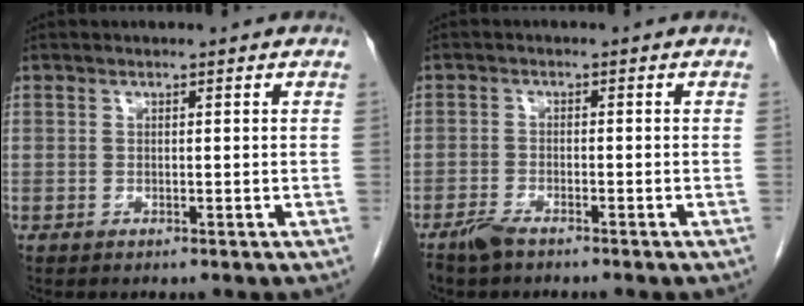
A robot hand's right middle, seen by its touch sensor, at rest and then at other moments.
{"total": 2.8, "force": [-2.3, 0.5, 1.5], "torque": [-0.035, -0.004, -0.043]}